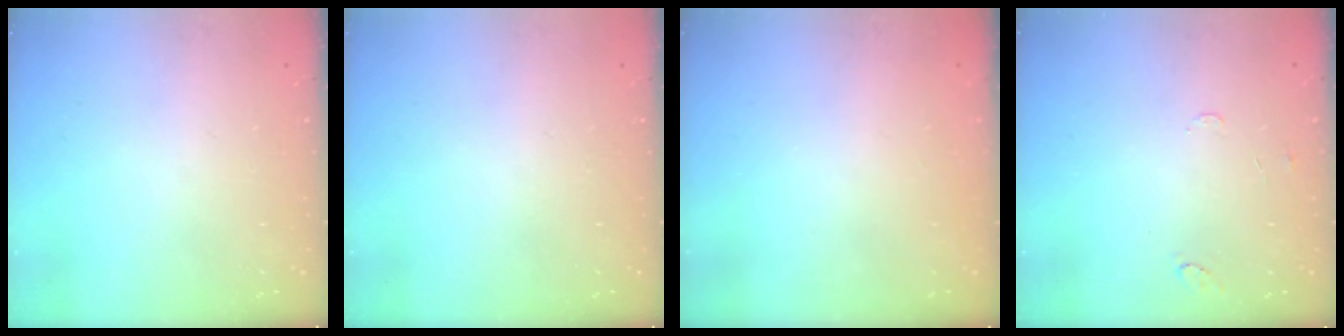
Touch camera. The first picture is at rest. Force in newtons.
{"total": 0.0}
{"total": 0.0}
{"total": 5.0, "press": 5.0, "slide": 0.5}